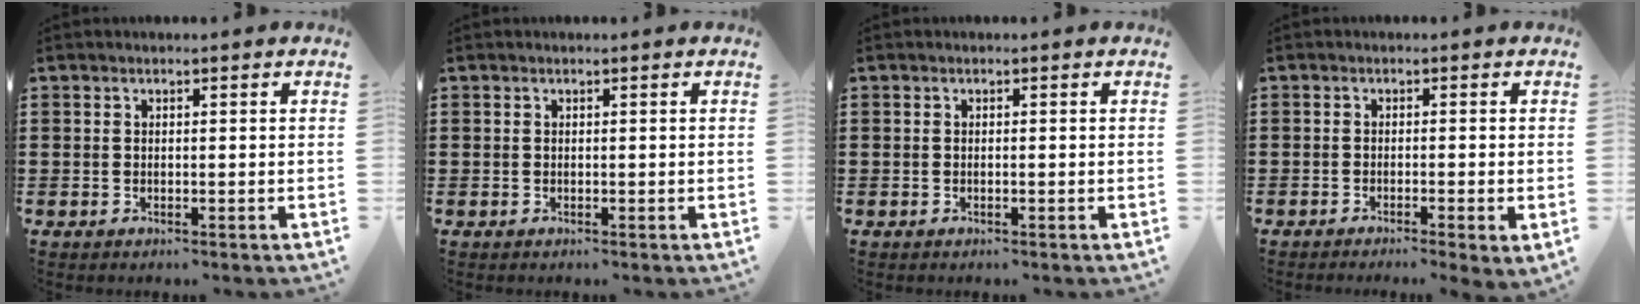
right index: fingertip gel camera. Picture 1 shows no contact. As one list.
[{"total": 0.0}, {"total": 0.0}, {"total": 1.0, "force": [-0.7, -0.1, 0.7], "torque": [-0.013, -0.004, -0.014]}]